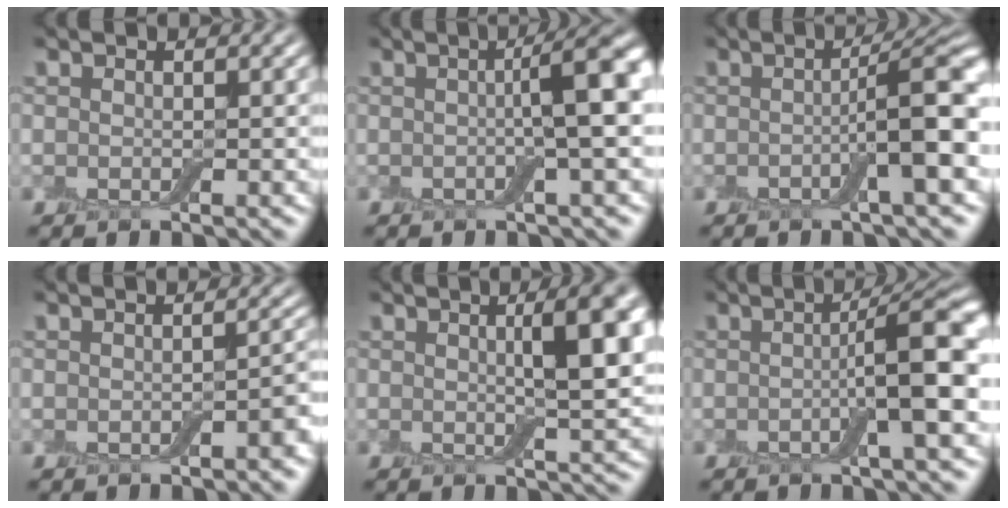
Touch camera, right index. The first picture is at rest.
{"total": 5.8, "force": [0.4, 1.0, 5.7], "torque": [-0.074, 0.013, 0.000]}
{"total": 5.9, "force": [-0.8, 0.9, 5.8], "torque": [-0.083, 0.013, -0.020]}
{"total": 1.6, "force": [-0.7, 0.4, 1.3], "torque": [-0.018, 0.004, -0.009]}
{"total": 6.5, "force": [1.4, 1.5, 6.1], "torque": [-0.072, 0.009, 0.018]}
{"total": 6.8, "force": [-0.4, 1.1, 6.7], "torque": [-0.094, 0.013, -0.013]}